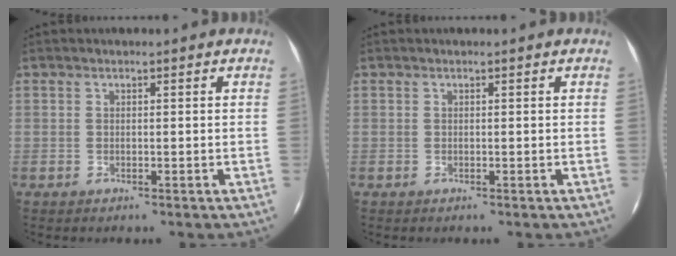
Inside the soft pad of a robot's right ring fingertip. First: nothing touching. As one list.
[{"total": 0.0}]